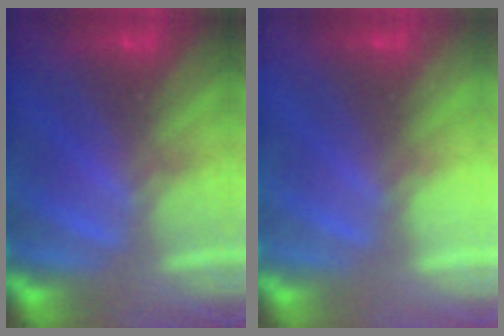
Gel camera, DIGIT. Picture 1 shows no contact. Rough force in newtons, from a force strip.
{"total": 2.2}